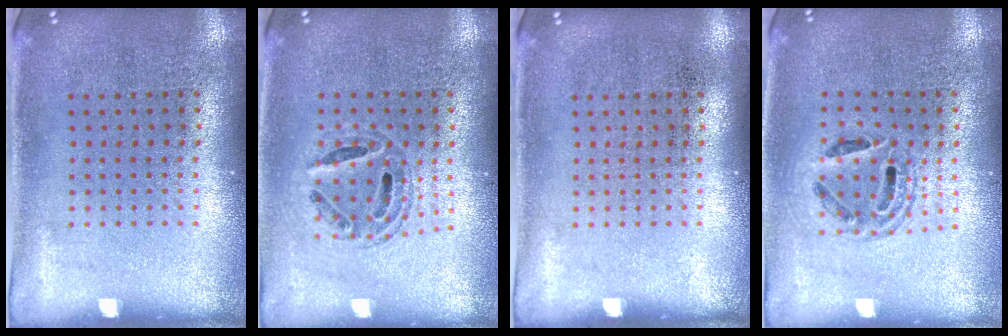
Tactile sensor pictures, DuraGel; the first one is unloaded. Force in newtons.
{"total": 0.6, "press": 0.6, "slide": 0.2}
{"total": 0.0}
{"total": 1.4, "press": 1.3, "slide": 0.7}